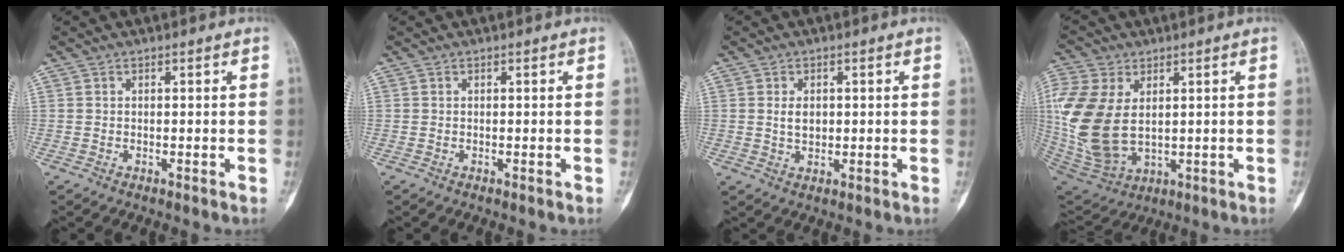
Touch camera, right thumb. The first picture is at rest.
{"total": 0.0}
{"total": 3.0, "force": [0.5, 2.0, 2.2], "torque": [-0.026, -0.003, 0.011]}
{"total": 18.1, "force": [2.5, 11.5, 13.7], "torque": [-0.318, -0.019, 0.065]}